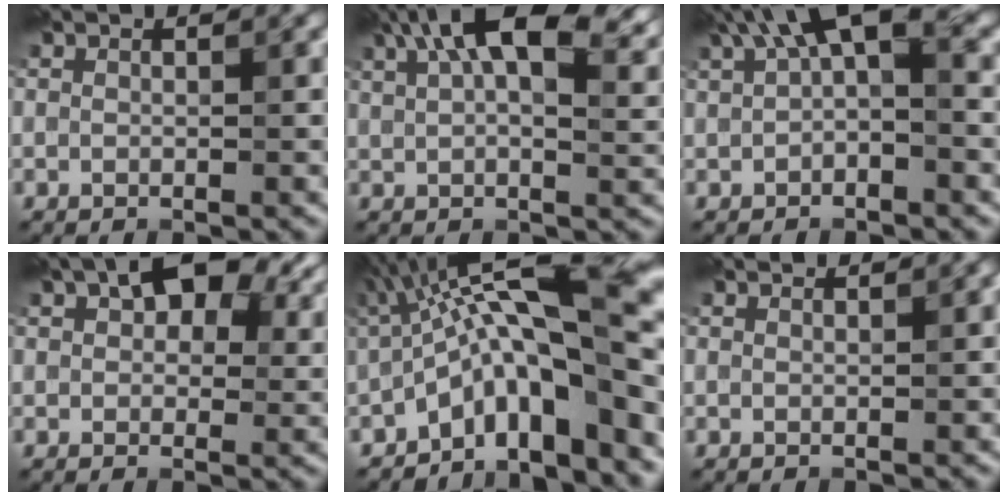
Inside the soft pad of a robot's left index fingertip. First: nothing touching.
{"total": 13.0, "force": [6.7, 5.8, 9.6], "torque": [-0.140, 0.024, 0.100]}
{"total": 6.2, "force": [2.5, 2.5, 5.1], "torque": [-0.074, 0.015, 0.031]}
{"total": 8.6, "force": [3.7, 4.9, 6.1], "torque": [-0.078, 0.015, 0.046]}
{"total": 13.2, "force": [-2.3, 3.5, 12.5], "torque": [-0.179, 0.037, -0.039]}
{"total": 0.9, "force": [0.9, 0.0, 0.2], "torque": [-0.006, 0.000, 0.011]}